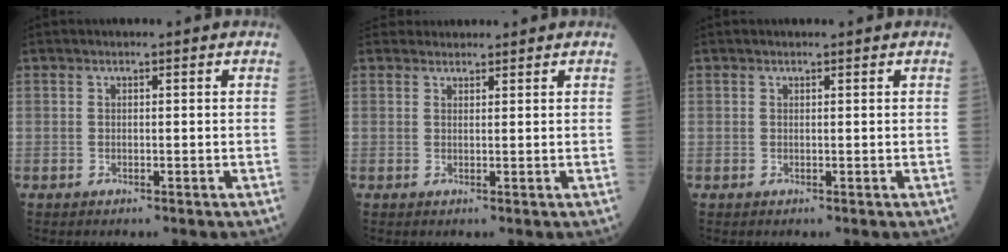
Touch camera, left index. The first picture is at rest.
{"total": 3.0, "force": [2.9, 0.8, 0.0], "torque": [-0.001, 0.026, 0.045]}
{"total": 0.0}